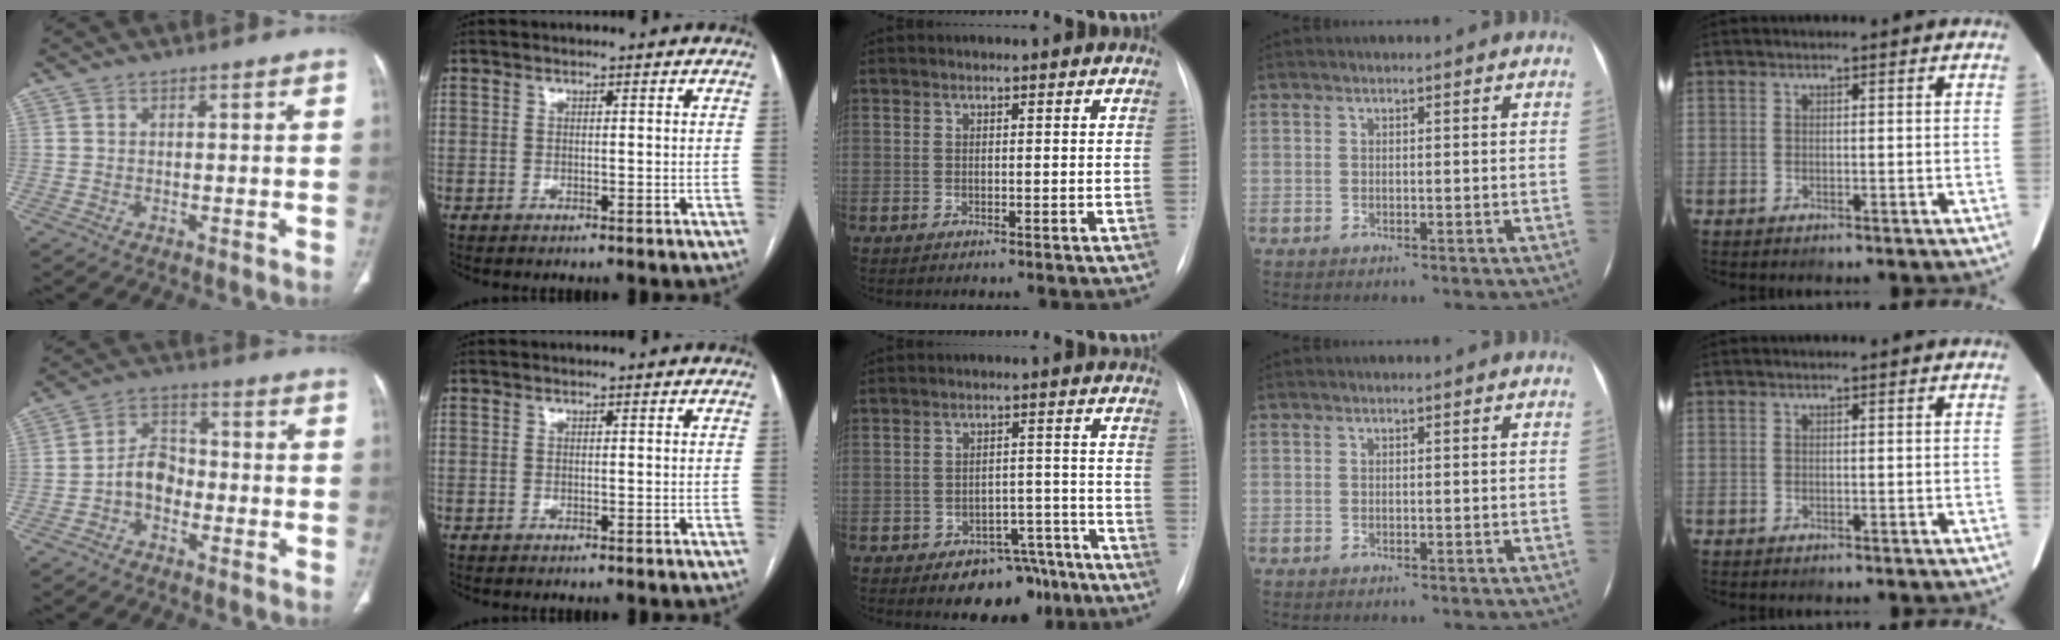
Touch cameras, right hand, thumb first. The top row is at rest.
{"thumb": {"total": 6.3, "force": [-2.2, 4.5, 3.8], "torque": [-0.050, 0.029, -0.052]}, "middle": {"total": 8.2, "force": [-6.0, 4.5, 3.4], "torque": [-0.016, 0.029, -0.079]}}